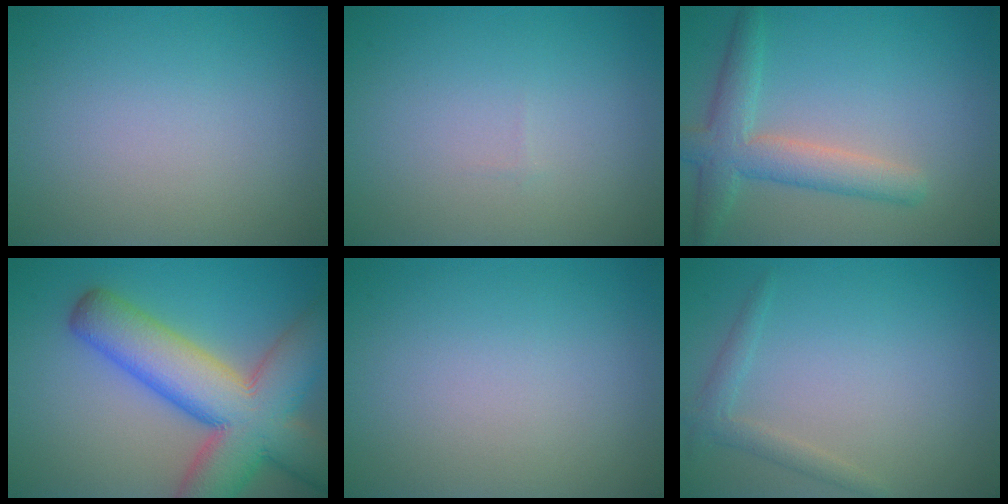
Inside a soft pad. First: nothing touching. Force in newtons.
{"total": 0.0}
{"total": 4.4, "press": 4.4, "slide": 0.2}
{"total": 12.5, "press": 12.5, "slide": 0.6}
{"total": 0.0}
{"total": 1.6, "press": 1.6, "slide": 0.1}